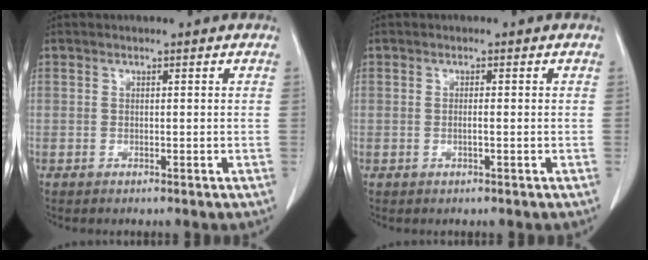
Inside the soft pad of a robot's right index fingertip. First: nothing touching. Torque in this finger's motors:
{"motor_torque": [-0.05, -0.08, -0.03, -0.01]}